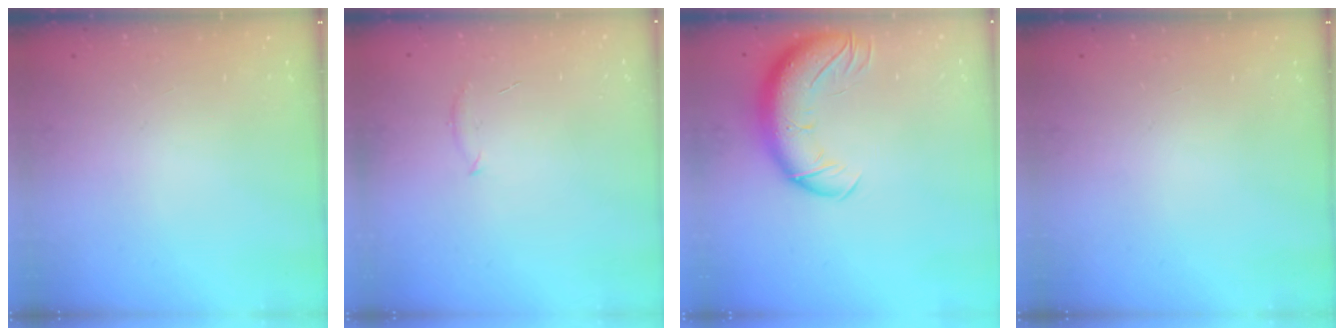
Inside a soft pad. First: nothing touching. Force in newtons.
{"total": 5.5, "press": 5.2, "slide": 1.5}
{"total": 13.4, "press": 13.0, "slide": 3.3}
{"total": 0.0}